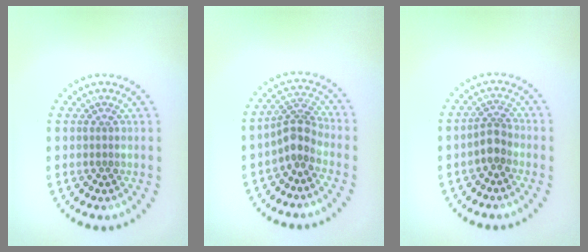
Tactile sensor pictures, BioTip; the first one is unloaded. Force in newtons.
{"total": 2.9, "press": 2.2, "slide": 1.8}
{"total": 2.1, "press": 1.7, "slide": 1.2}